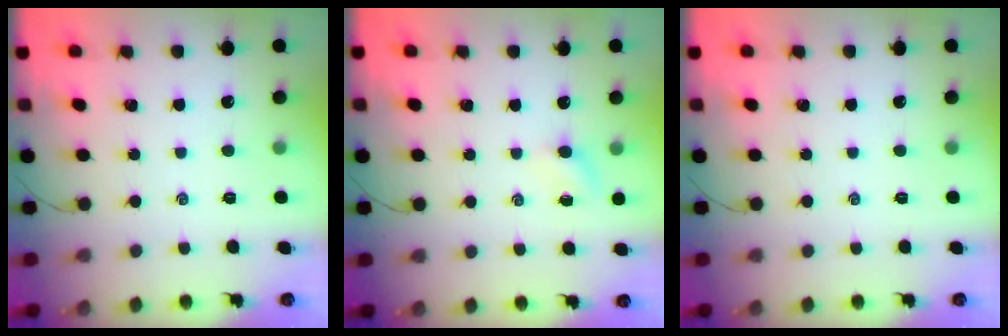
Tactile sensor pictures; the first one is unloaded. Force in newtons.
{"total": 3.4, "press": 3.2, "slide": 1.2}
{"total": 0.0}